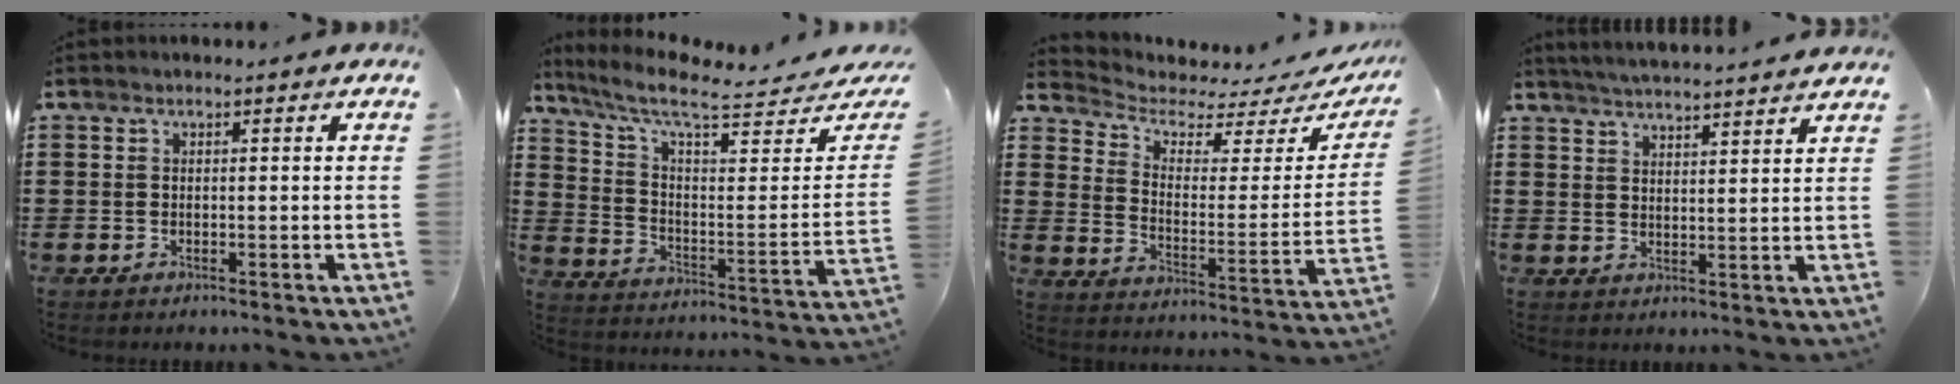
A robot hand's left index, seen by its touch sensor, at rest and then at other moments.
{"total": 8.7, "force": [6.9, 1.3, 5.1], "torque": [-0.118, -0.049, 0.117]}
{"total": 3.6, "force": [3.0, 1.5, 1.5], "torque": [-0.051, -0.023, 0.044]}
{"total": 4.1, "force": [4.0, -0.8, 0.3], "torque": [-0.019, -0.020, 0.070]}